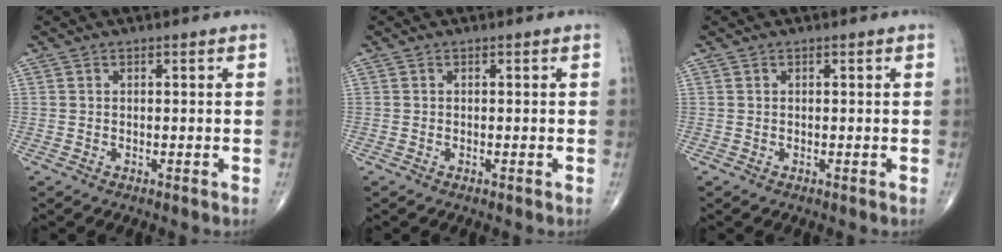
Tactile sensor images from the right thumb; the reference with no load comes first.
{"total": 0.0}
{"total": 0.0}